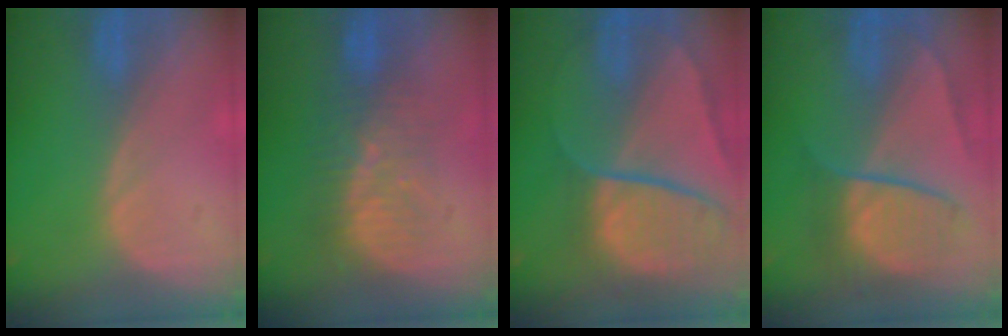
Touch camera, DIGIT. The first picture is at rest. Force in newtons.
{"total": 8.0, "press": 7.6, "slide": 2.6}
{"total": 10.7, "press": 8.9, "slide": 5.9}
{"total": 7.5, "press": 7.5, "slide": 0.3}